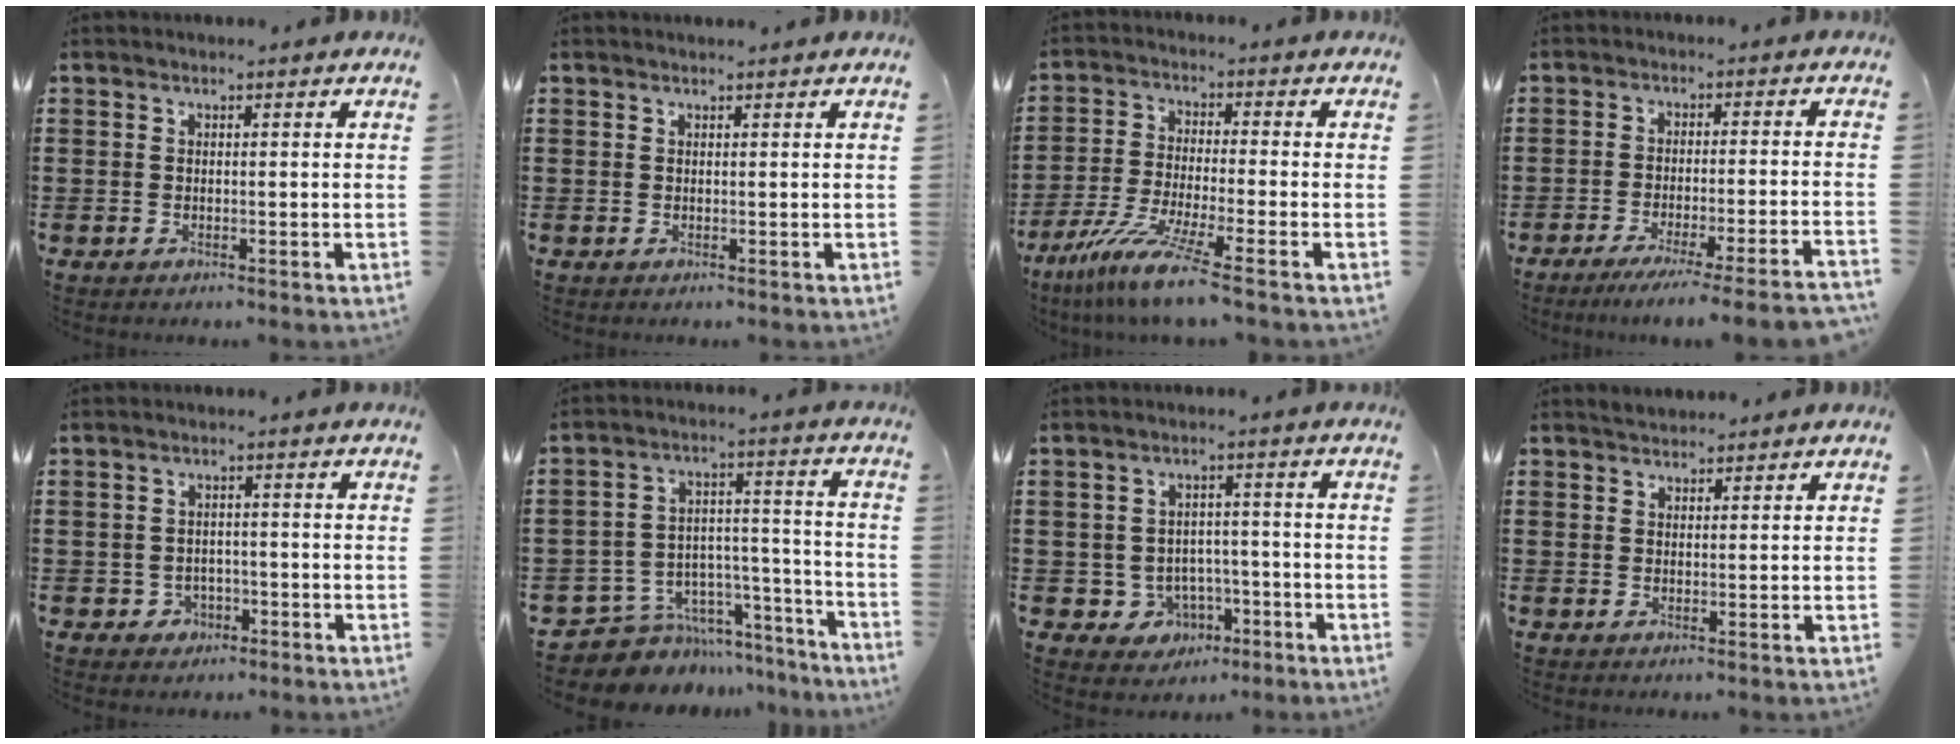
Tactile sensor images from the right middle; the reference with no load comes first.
{"total": 0.5, "force": [0.5, 0.0, 0.0], "torque": [-0.003, 0.000, 0.010]}
{"total": 7.9, "force": [-6.0, -0.3, 5.2], "torque": [-0.117, -0.021, -0.118]}
{"total": 4.8, "force": [-4.0, -0.7, 2.5], "torque": [-0.038, -0.016, -0.076]}
{"total": 2.1, "force": [-1.2, 1.6, 0.4], "torque": [-0.015, 0.002, -0.030]}
{"total": 6.9, "force": [-5.7, 3.8, 0.5], "torque": [-0.010, 0.017, -0.106]}
{"total": 4.2, "force": [-2.0, 3.5, 1.1], "torque": [-0.032, 0.010, -0.040]}
{"total": 1.5, "force": [1.4, 0.5, -0.1], "torque": [0.007, 0.002, 0.026]}